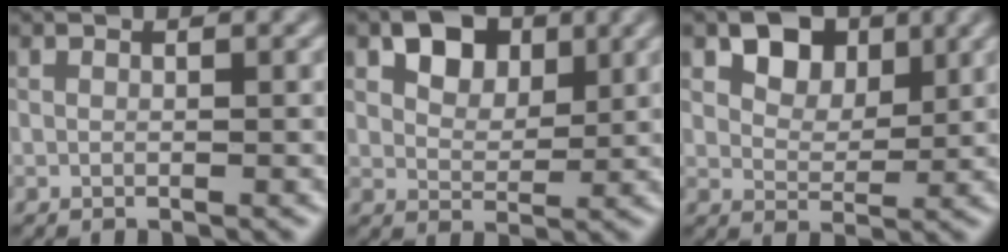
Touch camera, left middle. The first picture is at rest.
{"total": 3.4, "force": [1.5, 2.4, 1.9], "torque": [-0.034, 0.002, 0.027]}
{"total": 3.3, "force": [1.6, 2.3, 1.7], "torque": [-0.034, -0.001, 0.027]}